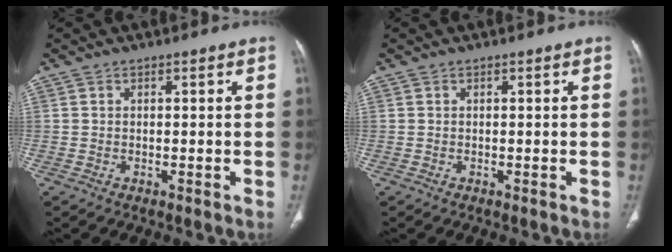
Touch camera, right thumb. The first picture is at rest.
{"total": 0.0}